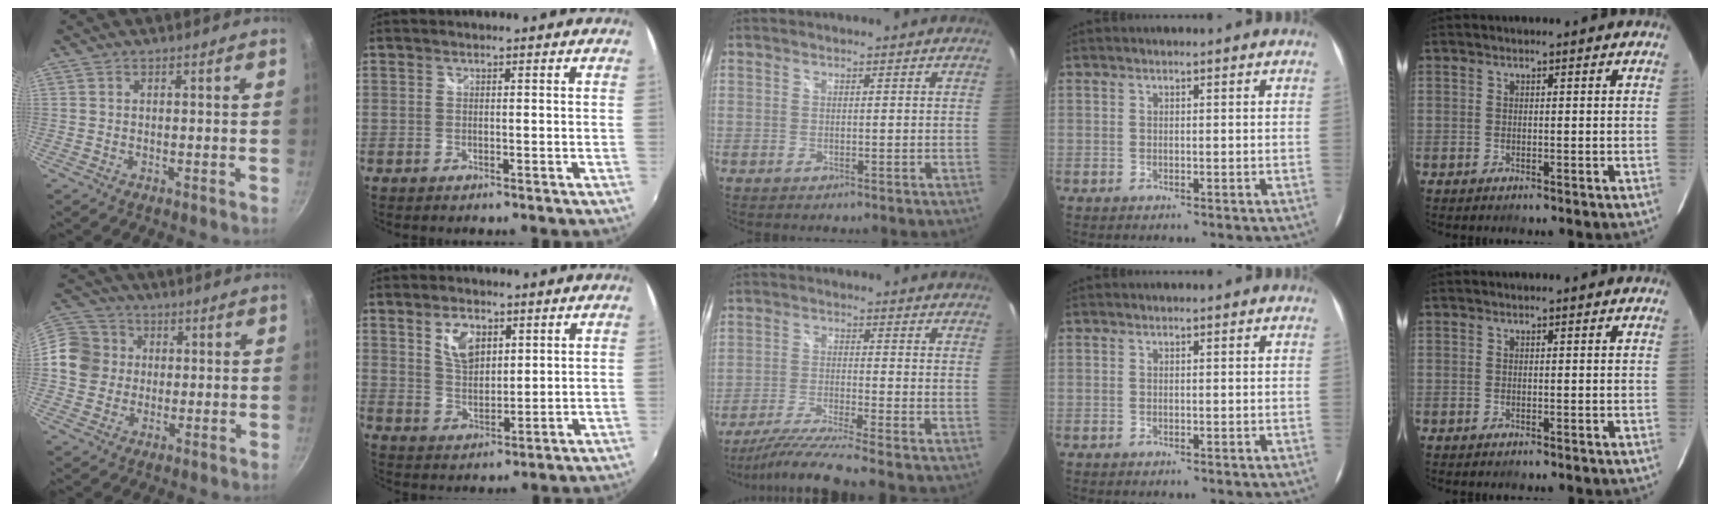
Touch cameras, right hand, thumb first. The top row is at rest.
{"thumb": {"total": 11.0, "force": [0.8, 10.1, 4.2], "torque": [-0.052, 0.022, -0.001]}, "index": {"total": 6.8, "force": [3.1, 3.8, 4.7], "torque": [-0.083, 0.005, 0.060]}, "middle": {"total": 9.0, "force": [-7.6, -1.9, 4.3], "torque": [-0.099, -0.022, -0.140]}}